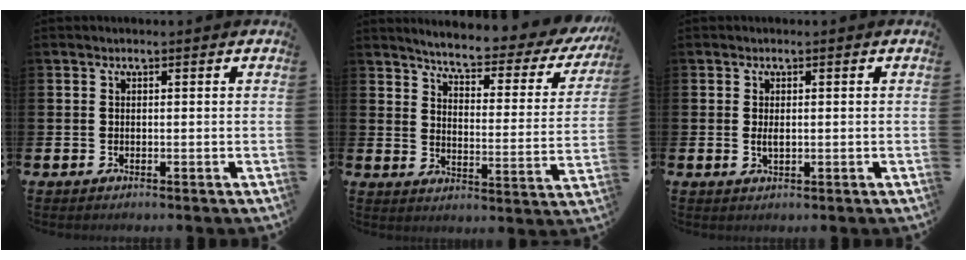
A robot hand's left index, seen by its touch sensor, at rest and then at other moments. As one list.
[{"total": 5.1, "force": [4.6, 0.6, 2.1], "torque": [-0.059, -0.040, 0.068]}, {"total": 1.3, "force": [0.2, 0.5, 1.1], "torque": [-0.013, -0.002, 0.000]}]